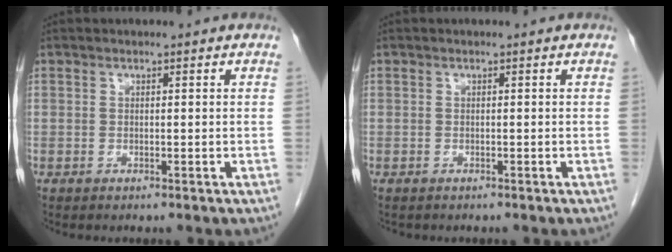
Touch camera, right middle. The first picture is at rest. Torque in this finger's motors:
{"motor_torque": [0.00, 0.01, 0.00, 0.00]}